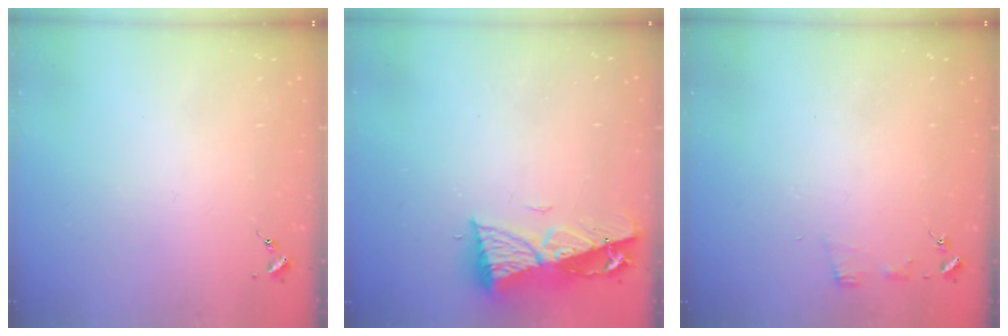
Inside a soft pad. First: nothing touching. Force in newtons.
{"total": 9.6, "press": 9.6, "slide": 1.1}
{"total": 4.2, "press": 4.2, "slide": 0.5}